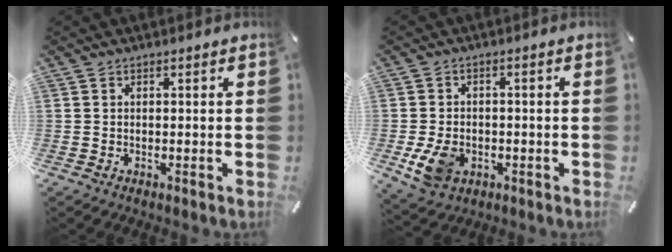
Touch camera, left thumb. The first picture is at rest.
{"total": 7.5, "force": [-2.1, 5.6, 4.5], "torque": [-0.086, 0.001, -0.039]}